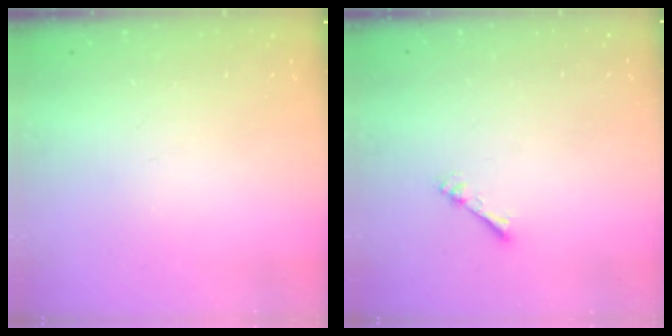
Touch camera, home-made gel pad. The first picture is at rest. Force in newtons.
{"total": 1.7, "press": 1.7, "slide": 0.2}